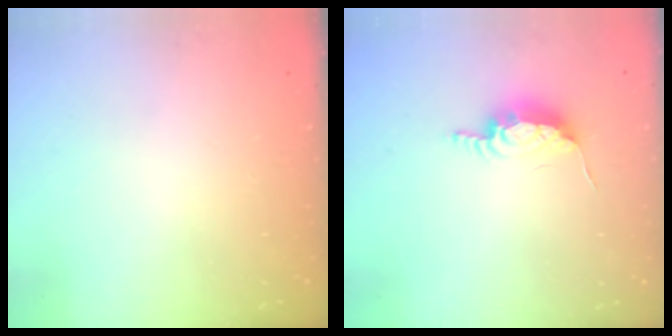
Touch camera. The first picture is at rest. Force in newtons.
{"total": 8.6, "press": 8.5, "slide": 0.9}